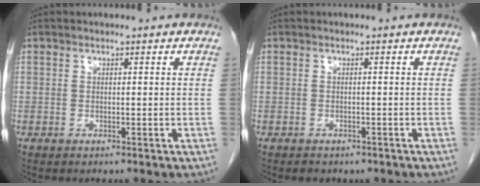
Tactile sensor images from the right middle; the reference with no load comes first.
{"total": 2.2, "force": [-1.7, 1.2, 0.6], "torque": [-0.011, 0.000, -0.016]}